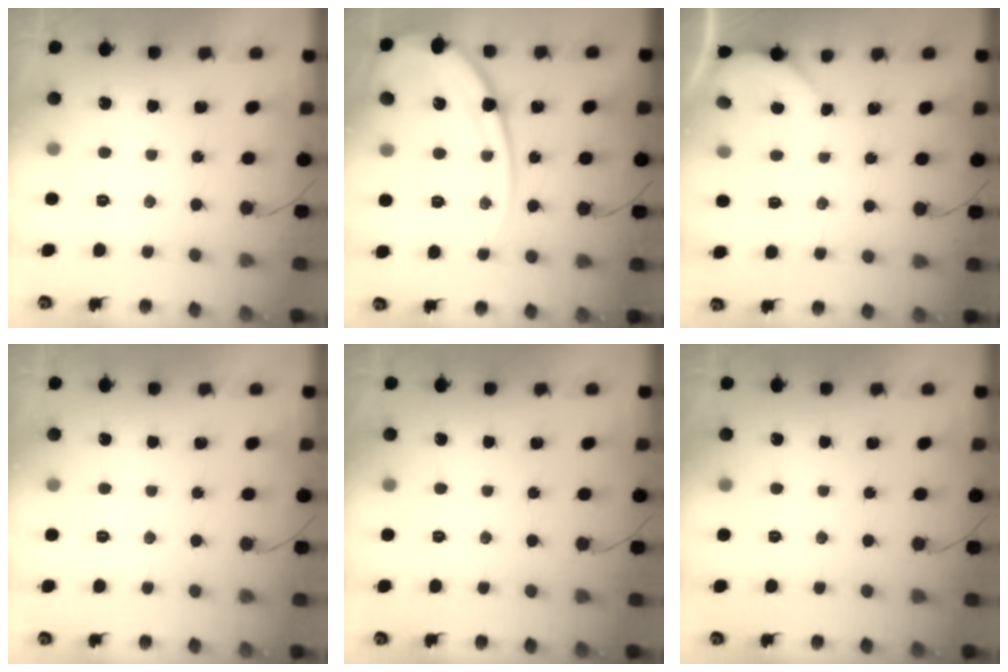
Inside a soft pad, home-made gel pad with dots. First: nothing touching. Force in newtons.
{"total": 19.5, "press": 19.4, "slide": 2.4}
{"total": 2.1, "press": 2.1, "slide": 0.2}
{"total": 0.0}
{"total": 0.0}
{"total": 0.0}